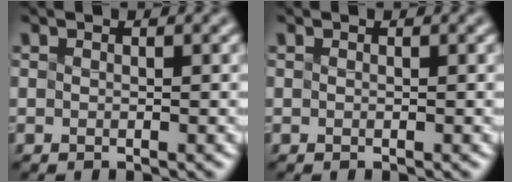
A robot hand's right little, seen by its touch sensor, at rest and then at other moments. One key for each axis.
{"total": 0.0}